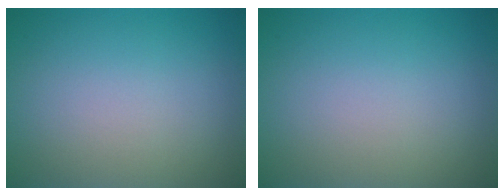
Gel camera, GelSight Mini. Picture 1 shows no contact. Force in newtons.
{"total": 0.0}